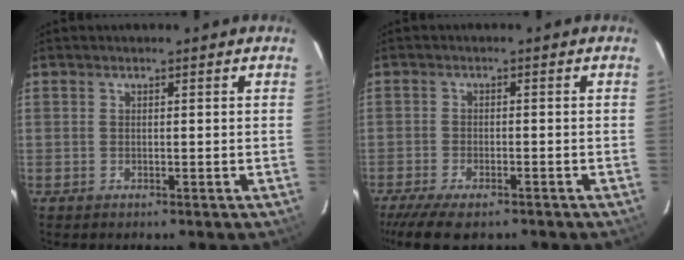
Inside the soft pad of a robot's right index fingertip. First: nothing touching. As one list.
[{"total": 8.8, "force": [-6.9, 2.7, 4.7], "torque": [-0.117, -0.031, -0.121]}]